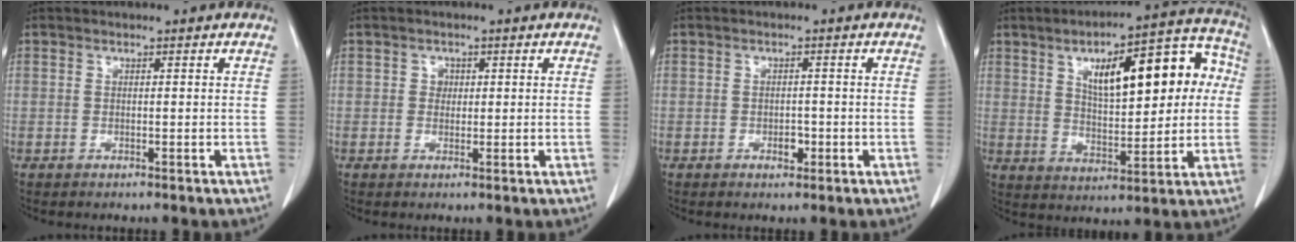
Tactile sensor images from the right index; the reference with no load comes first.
{"total": 1.3, "force": [0.3, 1.1, 0.5], "torque": [-0.006, 0.001, 0.003]}
{"total": 1.9, "force": [-0.7, 1.1, 1.3], "torque": [-0.013, 0.005, -0.003]}
{"total": 17.0, "force": [4.1, 6.0, 15.3], "torque": [-0.207, 0.040, 0.064]}